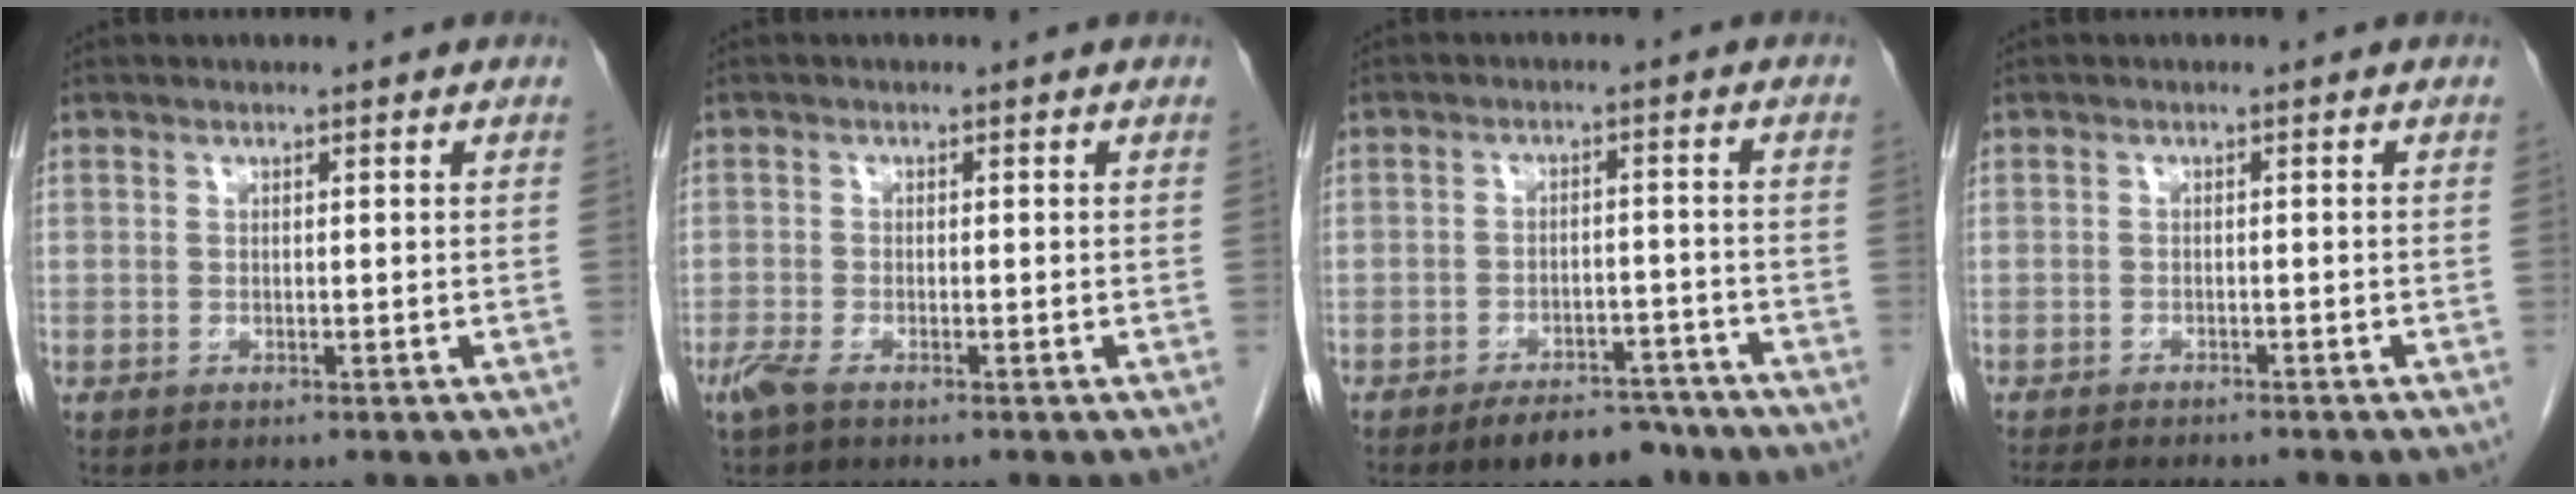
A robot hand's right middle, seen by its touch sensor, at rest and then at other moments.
{"total": 2.2, "force": [-1.6, 0.5, 1.5], "torque": [-0.038, -0.005, -0.032]}
{"total": 7.2, "force": [-5.8, 2.9, 3.0], "torque": [-0.036, 0.004, -0.087]}
{"total": 8.1, "force": [-7.2, 1.6, 3.4], "torque": [-0.047, -0.007, -0.099]}